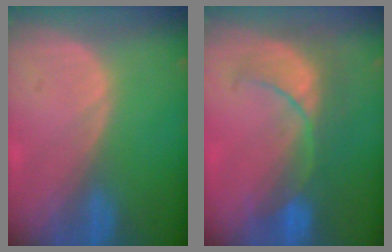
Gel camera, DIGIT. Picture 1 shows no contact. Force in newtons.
{"total": 8.0, "press": 7.8, "slide": 1.6}